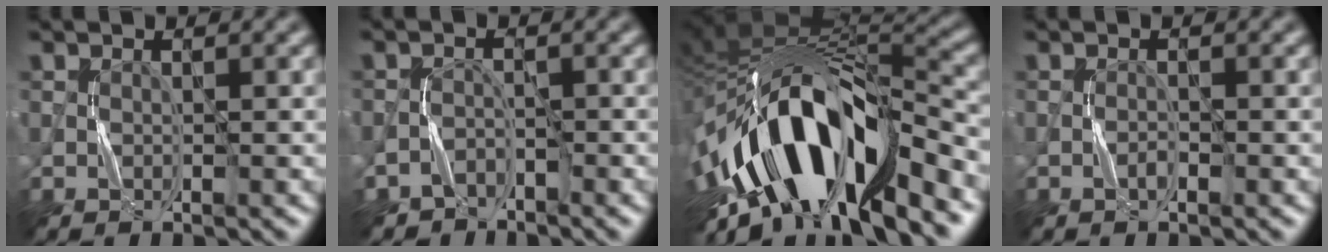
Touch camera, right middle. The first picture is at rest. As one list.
[{"total": 2.1, "force": [-1.9, 0.9, -0.1], "torque": [0.007, 0.005, -0.040]}, {"total": 15.1, "force": [-5.3, 6.8, 12.5], "torque": [-0.216, 0.014, -0.092]}, {"total": 0.7, "force": [-0.5, 0.2, 0.5], "torque": [-0.011, 0.003, -0.010]}]